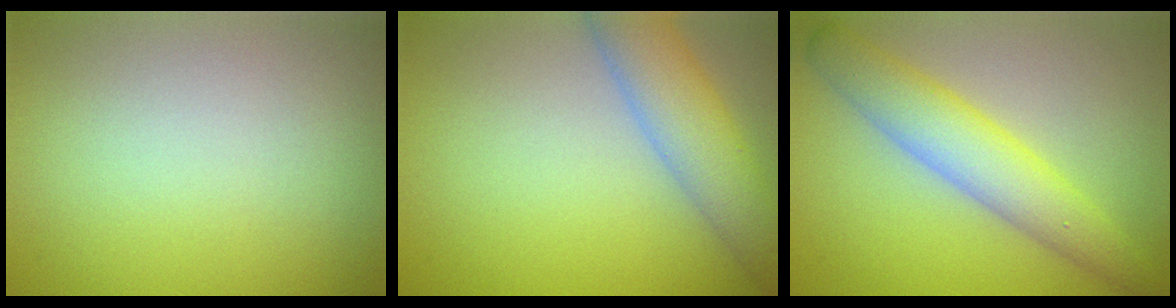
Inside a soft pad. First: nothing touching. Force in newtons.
{"total": 5.3, "press": 5.3, "slide": 0.4}
{"total": 4.9, "press": 4.9, "slide": 0.0}